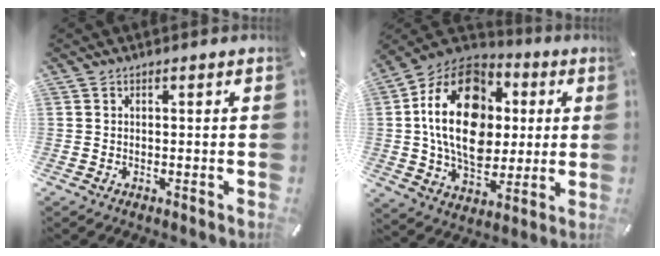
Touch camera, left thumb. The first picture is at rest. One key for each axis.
{"total": 22.8, "fx": 2.9, "fy": 16.3, "fz": 15.6, "tx": -0.293, "ty": 0.005, "tz": 0.050}